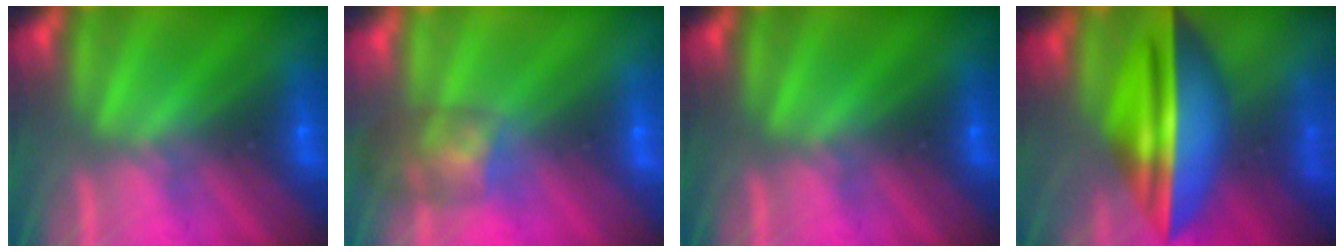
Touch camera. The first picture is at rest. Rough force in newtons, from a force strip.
{"total": 7.2}
{"total": 0.0}
{"total": 7.1}